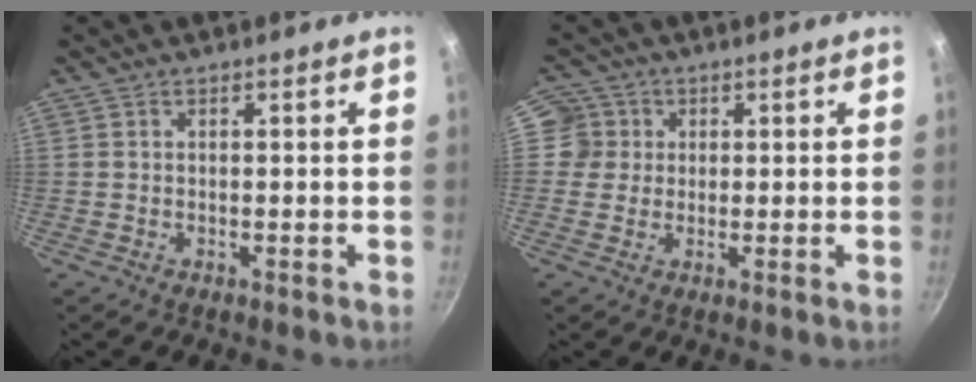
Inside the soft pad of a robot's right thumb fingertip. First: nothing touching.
{"total": 4.6, "force": [0.9, 4.5, 0.5], "torque": [0.033, 0.004, 0.005]}